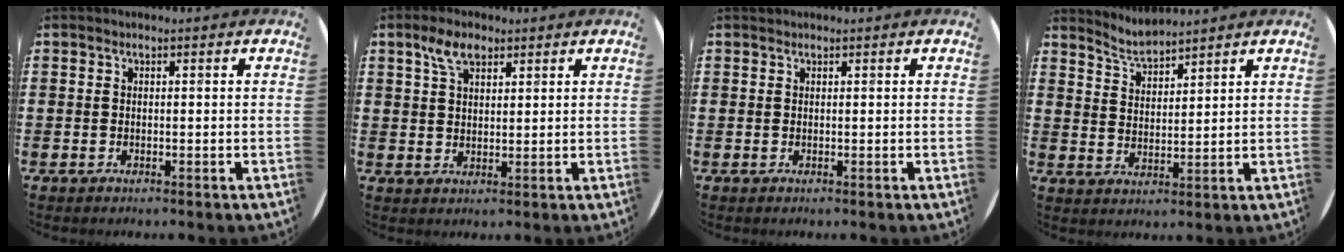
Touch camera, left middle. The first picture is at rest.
{"total": 4.5, "force": [2.9, 2.3, 2.5], "torque": [-0.047, 0.005, 0.052]}
{"total": 0.0}
{"total": 3.7, "force": [3.7, 0.1, 0.2], "torque": [-0.013, -0.017, 0.067]}